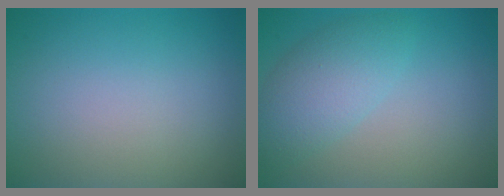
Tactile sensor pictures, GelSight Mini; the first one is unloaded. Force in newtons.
{"total": 3.9, "press": 3.9, "slide": 0.1}